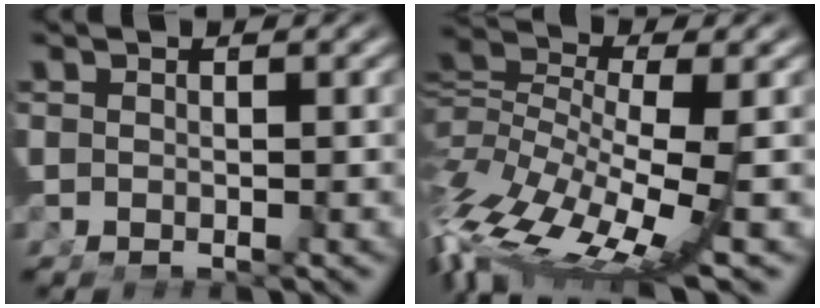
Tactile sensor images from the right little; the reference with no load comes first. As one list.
[{"total": 9.7, "force": [-2.1, 6.1, 7.2], "torque": [-0.154, -0.049, -0.016]}]